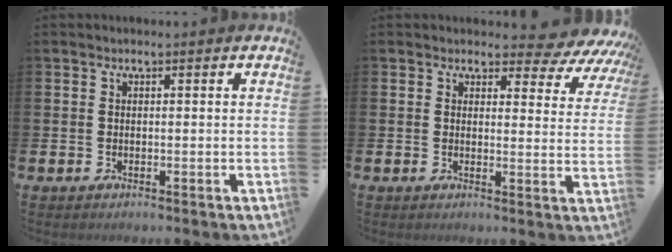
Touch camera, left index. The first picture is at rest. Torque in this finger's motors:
{"motor_torque": [1.43, -0.71, 0.27, 0.01]}